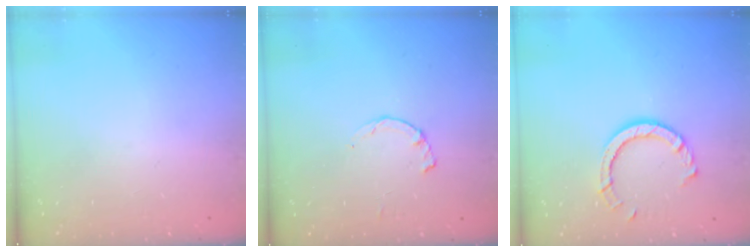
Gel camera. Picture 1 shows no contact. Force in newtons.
{"total": 1.2, "press": 1.2, "slide": 0.3}
{"total": 7.8, "press": 7.7, "slide": 0.7}